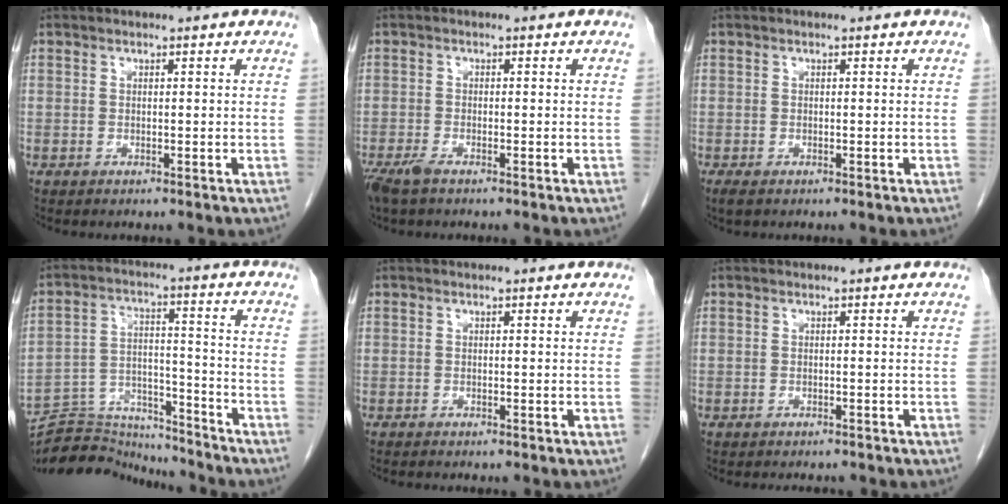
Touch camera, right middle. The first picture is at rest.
{"total": 3.3, "force": [-2.4, 0.8, 2.1], "torque": [-0.046, -0.008, -0.044]}
{"total": 1.4, "force": [-1.0, 0.6, 0.8], "torque": [-0.014, -0.004, -0.012]}
{"total": 14.5, "force": [-14.3, 2.0, 1.3], "torque": [-0.022, 0.030, -0.230]}
{"total": 0.6, "force": [-0.6, 0.0, 0.2], "torque": [-0.008, -0.002, -0.012]}
{"total": 3.1, "force": [-2.8, 1.0, 1.0], "torque": [-0.011, -0.003, -0.032]}